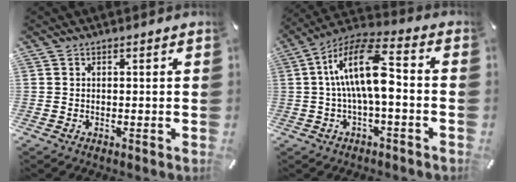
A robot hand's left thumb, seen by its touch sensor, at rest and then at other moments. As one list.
[{"total": 15.0, "force": [0.3, 5.9, 13.8], "torque": [-0.272, 0.007, 0.005]}]